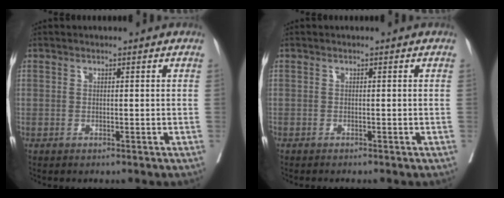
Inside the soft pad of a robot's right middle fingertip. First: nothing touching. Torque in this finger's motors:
{"motor_torque": [1.08, -1.04, 0.40, 0.09]}